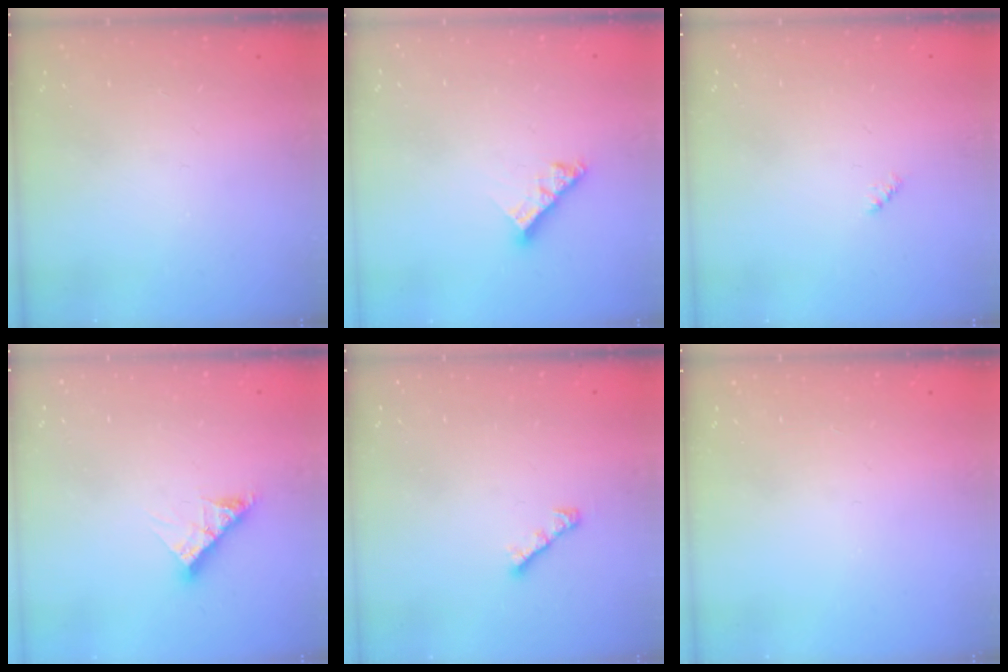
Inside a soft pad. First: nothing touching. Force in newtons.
{"total": 7.4, "press": 7.4, "slide": 0.8}
{"total": 2.4, "press": 2.4, "slide": 0.5}
{"total": 9.6, "press": 9.5, "slide": 0.9}
{"total": 4.1, "press": 4.0, "slide": 0.7}
{"total": 0.0}